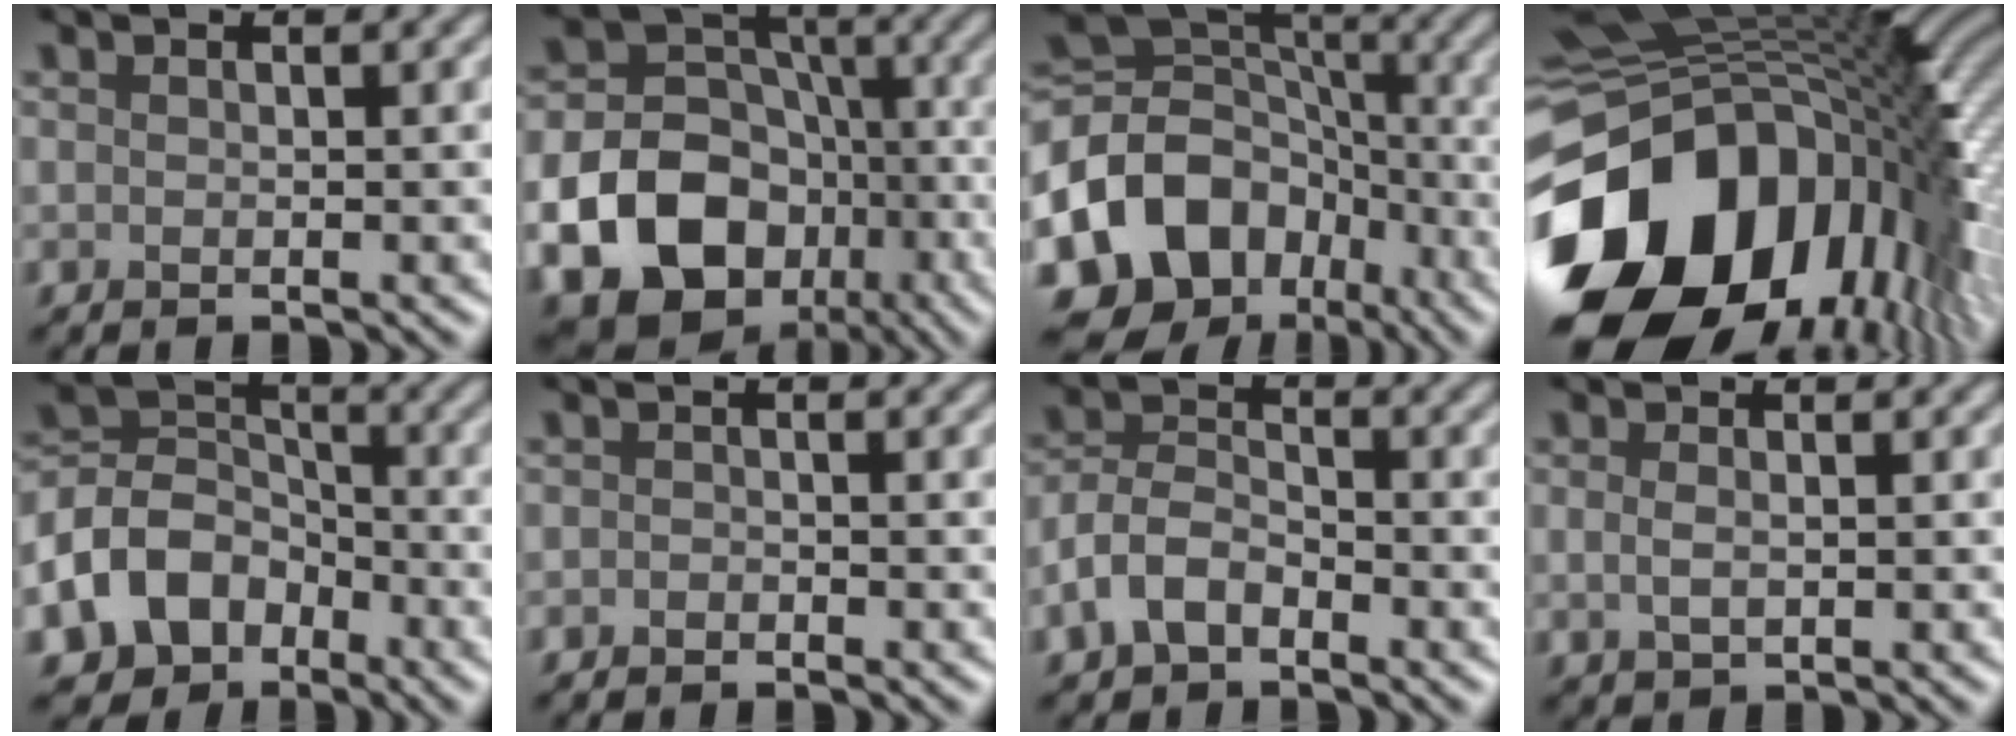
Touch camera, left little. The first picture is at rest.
{"total": 21.8, "force": [-8.9, 18.1, 8.1], "torque": [-0.174, -0.059, -0.162]}
{"total": 12.2, "force": [-5.4, 9.5, 5.5], "torque": [-0.128, 0.005, -0.099]}
{"total": 18.4, "force": [-7.4, 11.8, 12.1], "torque": [-0.252, -0.024, -0.122]}
{"total": 8.6, "force": [-4.7, 6.4, 3.3], "torque": [-0.062, 0.008, -0.099]}
{"total": 0.6, "force": [-0.6, 0.3, 0.1], "torque": [0.001, 0.000, -0.011]}
{"total": 3.8, "force": [-2.2, 2.2, 2.2], "torque": [-0.046, 0.008, -0.053]}
{"total": 1.6, "force": [0.0, 1.0, 1.3], "torque": [-0.028, -0.002, 0.003]}